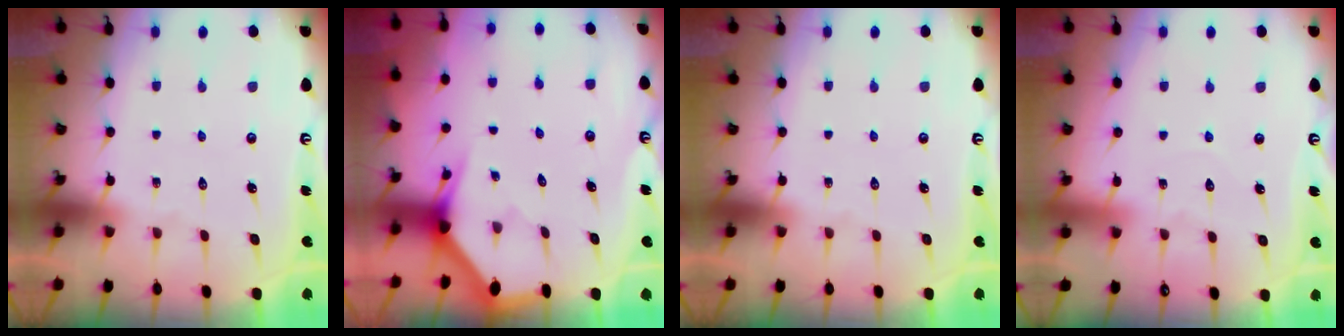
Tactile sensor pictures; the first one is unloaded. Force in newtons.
{"total": 3.0, "press": 3.0, "slide": 0.1}
{"total": 0.0}
{"total": 2.9, "press": 2.9, "slide": 0.3}